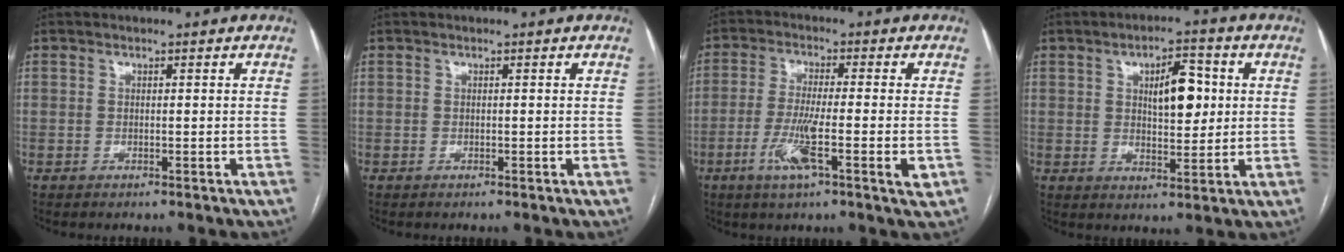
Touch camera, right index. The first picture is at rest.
{"total": 0.0}
{"total": 9.2, "force": [-3.0, 0.7, 8.7], "torque": [-0.157, -0.015, -0.056]}
{"total": 7.7, "force": [1.9, 3.2, 6.8], "torque": [-0.102, 0.010, 0.033]}